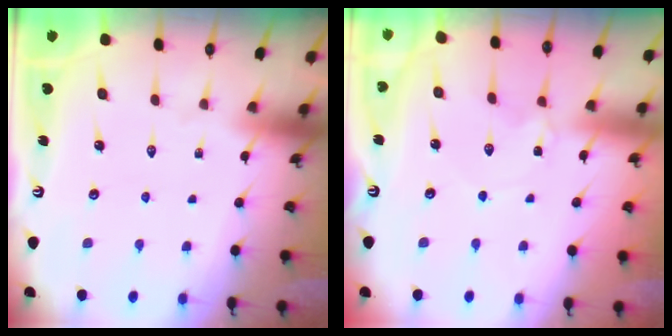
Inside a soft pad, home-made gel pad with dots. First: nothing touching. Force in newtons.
{"total": 2.9, "press": 2.9, "slide": 0.5}